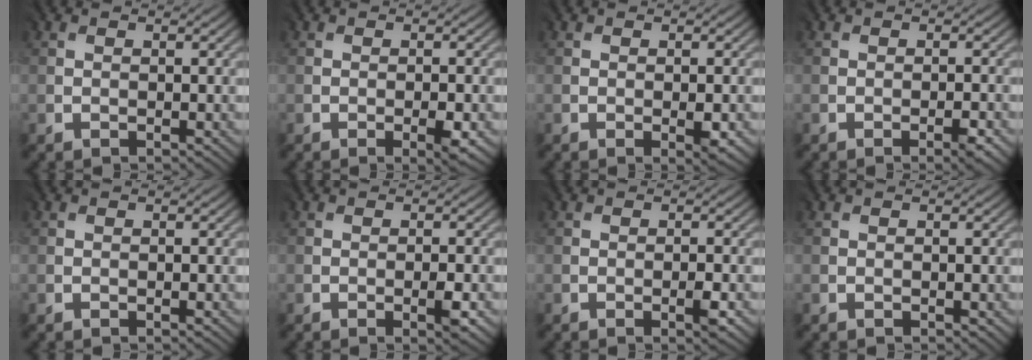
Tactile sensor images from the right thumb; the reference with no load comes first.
{"total": 2.8, "force": [-1.2, 0.7, 2.5], "torque": [-0.043, -0.007, -0.013]}
{"total": 2.3, "force": [-0.7, 0.8, 2.1], "torque": [-0.036, -0.006, -0.006]}
{"total": 2.2, "force": [-1.3, 0.2, 1.8], "torque": [-0.028, -0.005, -0.018]}
{"total": 0.0}
{"total": 2.4, "force": [-0.9, 0.4, 2.1], "torque": [-0.037, -0.006, -0.011]}
{"total": 1.9, "force": [-0.9, 0.2, 1.7], "torque": [-0.028, -0.005, -0.011]}
{"total": 0.5, "force": [0.1, 0.3, 0.4], "torque": [-0.005, -0.001, 0.003]}